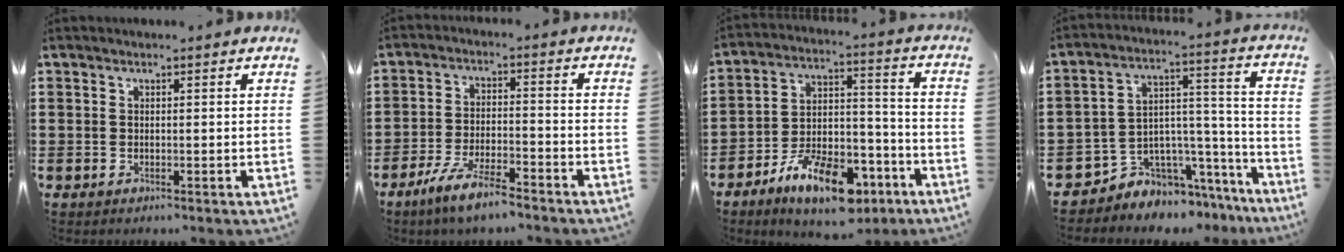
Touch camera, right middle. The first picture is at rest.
{"total": 6.4, "force": [-5.0, 0.8, 3.8], "torque": [-0.087, -0.006, -0.098]}
{"total": 12.6, "force": [-8.5, 4.9, 7.9], "torque": [-0.141, 0.039, -0.155]}
{"total": 5.5, "force": [-4.6, 3.0, -0.4], "torque": [-0.003, 0.001, -0.088]}